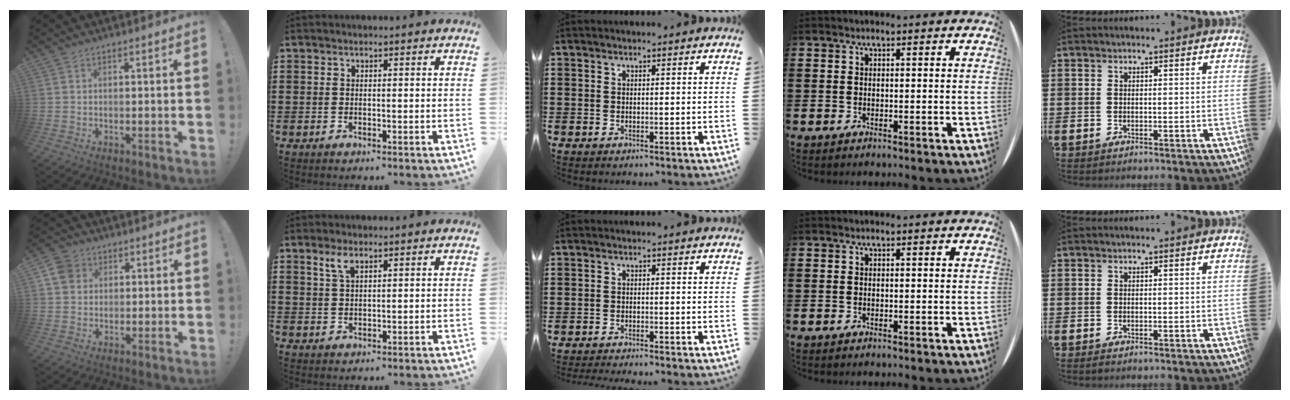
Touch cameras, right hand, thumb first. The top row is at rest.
{"thumb": {"total": 5.9, "force": [2.0, 5.2, 2.0], "torque": [-0.031, 0.004, 0.040]}, "index": {"total": 2.7, "force": [1.7, 0.9, 1.9], "torque": [-0.042, 0.004, 0.029]}, "middle": {"total": 1.2, "force": [-1.2, -0.1, 0.1], "torque": [-0.005, -0.001, -0.023]}}